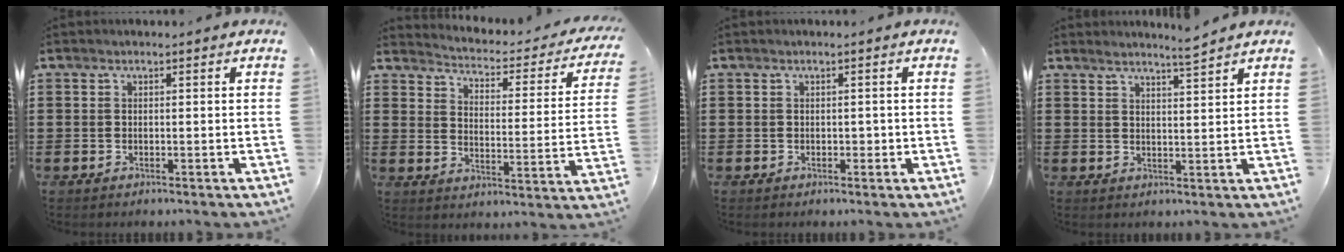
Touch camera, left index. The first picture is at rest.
{"total": 2.5, "force": [2.4, 0.3, 0.5], "torque": [-0.030, -0.028, 0.032]}
{"total": 0.8, "force": [-0.1, 0.6, 0.5], "torque": [-0.011, 0.003, -0.003]}
{"total": 3.7, "force": [3.4, -0.7, 1.3], "torque": [-0.034, -0.005, 0.061]}